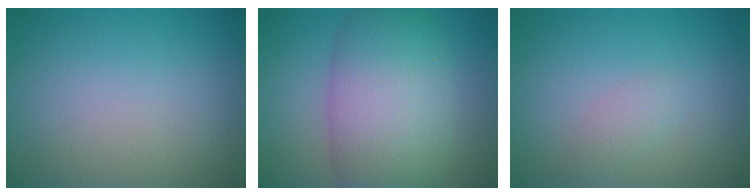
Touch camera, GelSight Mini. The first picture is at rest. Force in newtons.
{"total": 9.9, "press": 9.9, "slide": 0.3}
{"total": 1.2, "press": 1.2, "slide": 0.1}